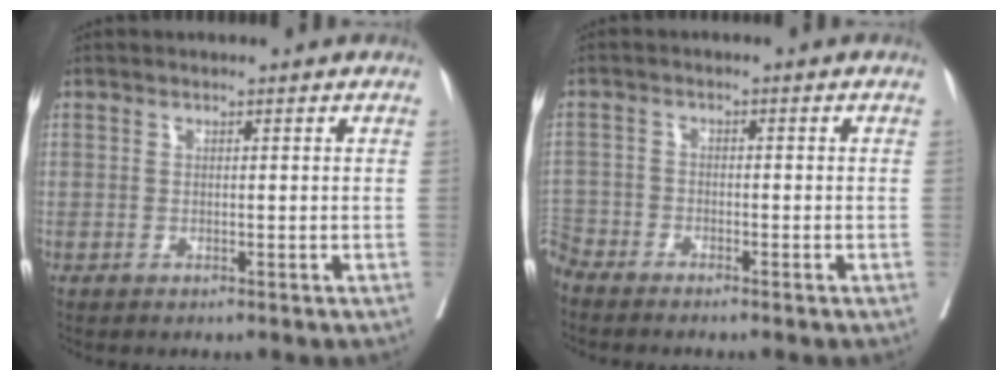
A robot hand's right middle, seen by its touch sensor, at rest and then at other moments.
{"total": 4.0, "force": [-3.9, 0.4, 0.4], "torque": [-0.002, -0.009, -0.080]}